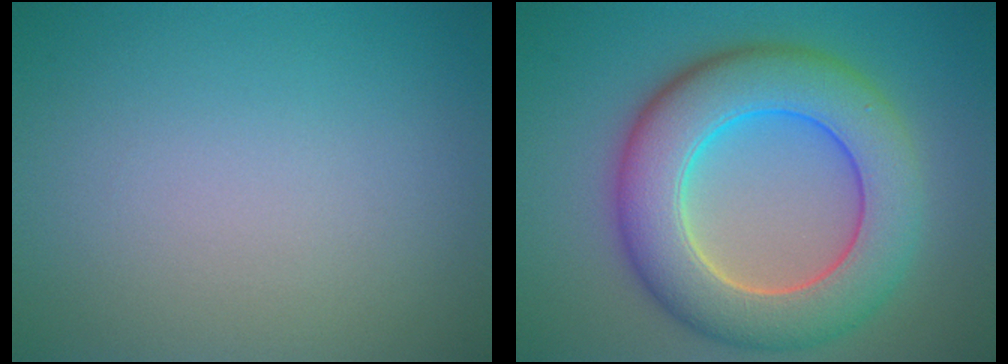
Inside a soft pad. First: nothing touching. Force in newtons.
{"total": 9.7, "press": 9.7, "slide": 0.7}